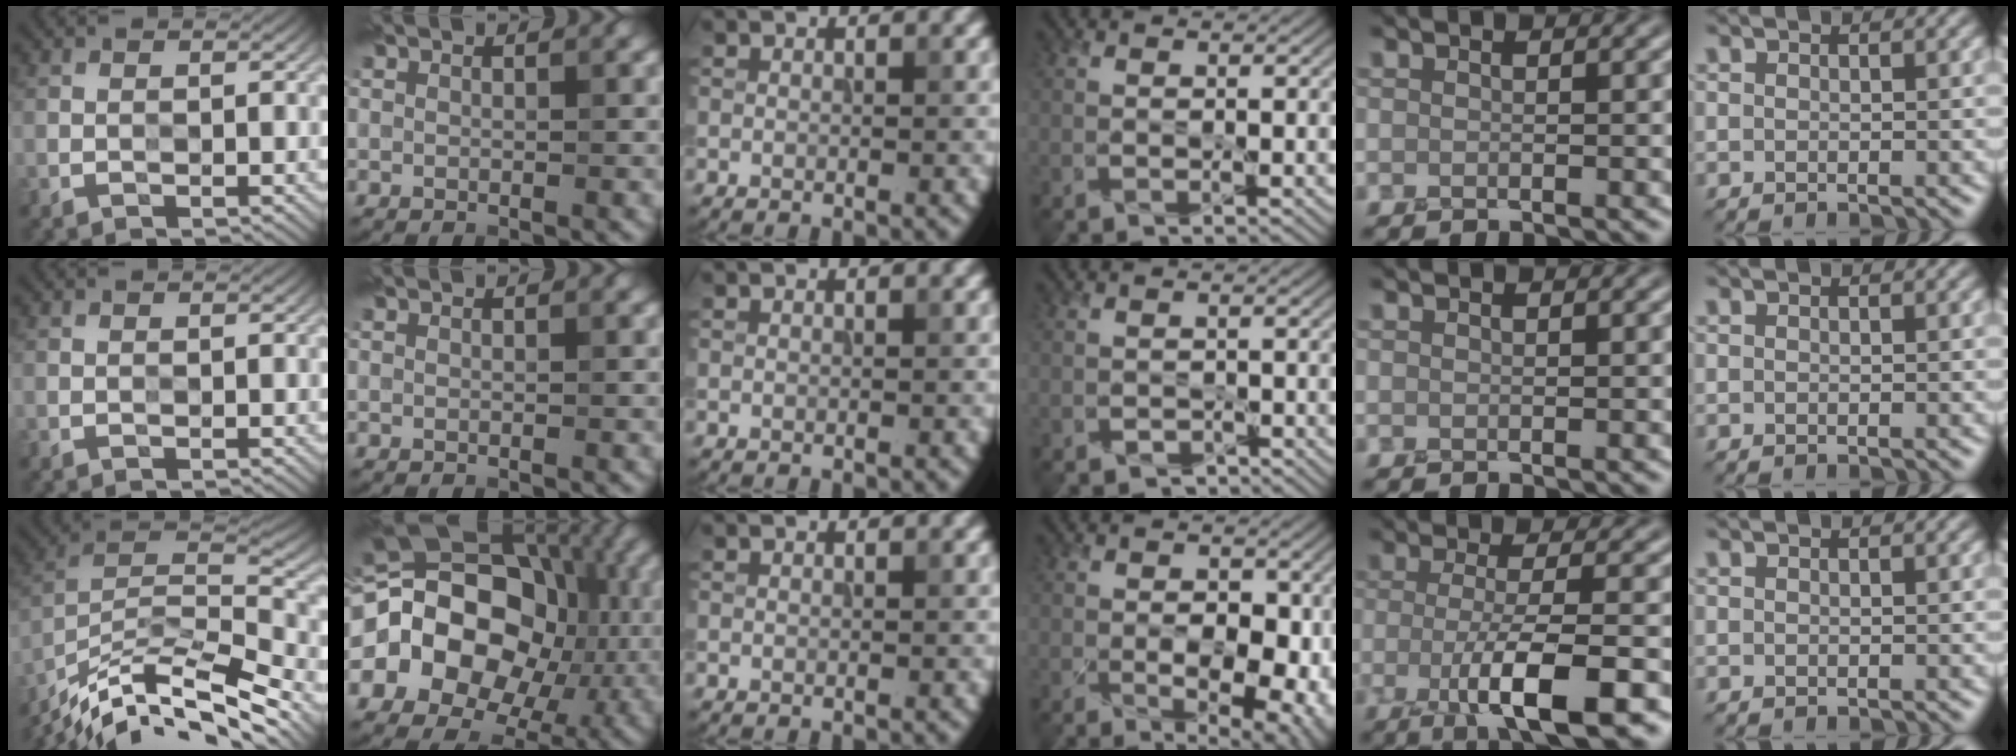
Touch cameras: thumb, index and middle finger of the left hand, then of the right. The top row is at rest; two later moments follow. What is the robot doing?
{"motion": "peel", "object": "sticker"}